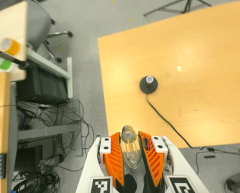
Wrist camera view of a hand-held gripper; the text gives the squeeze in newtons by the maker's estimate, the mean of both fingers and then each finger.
{"total": 20.3, "left": 21.9, "right": 18.8}